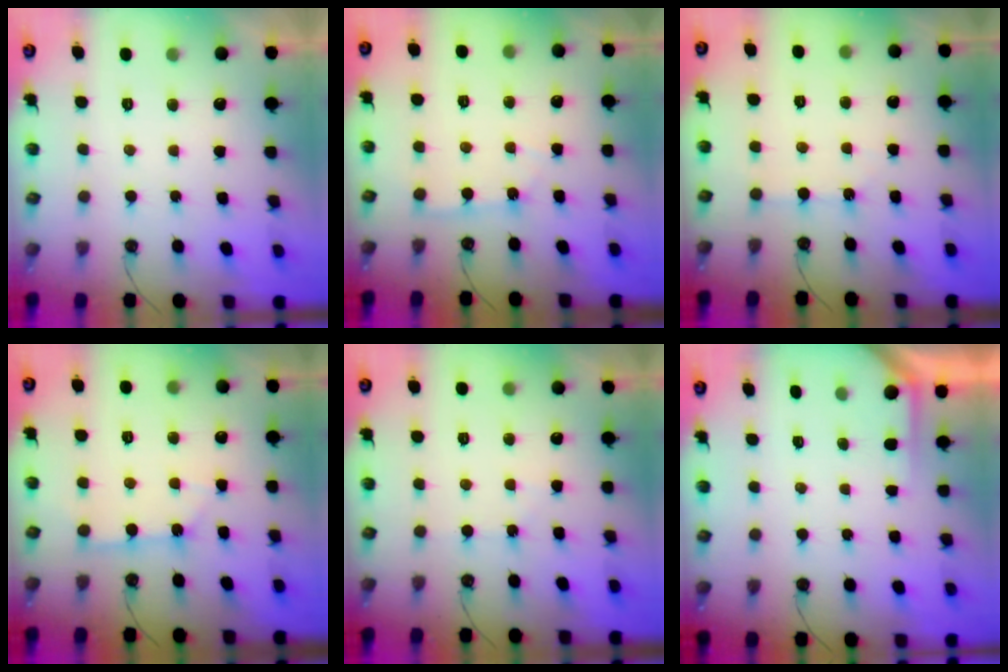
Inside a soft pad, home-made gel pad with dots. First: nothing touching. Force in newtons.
{"total": 4.9, "press": 4.8, "slide": 0.8}
{"total": 2.2, "press": 2.2, "slide": 0.3}
{"total": 4.6, "press": 4.5, "slide": 0.4}
{"total": 2.8, "press": 2.8, "slide": 0.6}
{"total": 1.7, "press": 1.7, "slide": 0.3}